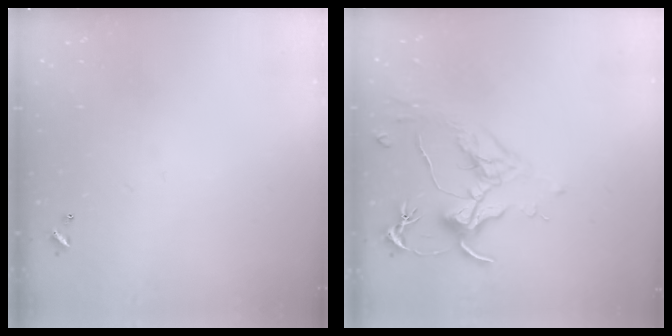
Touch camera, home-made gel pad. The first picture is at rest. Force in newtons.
{"total": 1.8, "press": 1.6, "slide": 0.9}